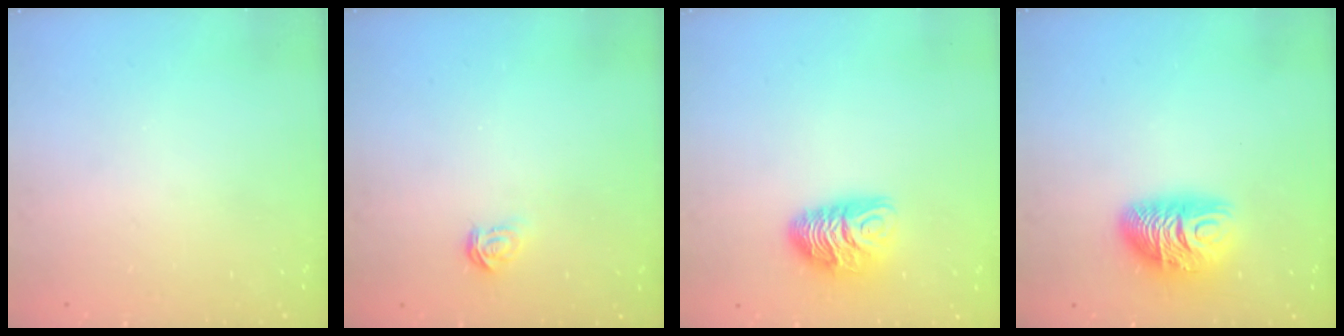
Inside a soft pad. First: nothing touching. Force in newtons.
{"total": 2.4, "press": 2.4, "slide": 0.2}
{"total": 8.8, "press": 8.8, "slide": 0.3}
{"total": 10.2, "press": 10.1, "slide": 0.6}